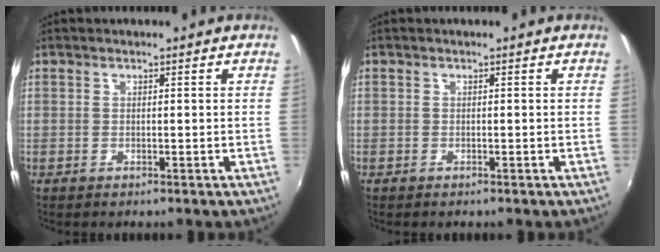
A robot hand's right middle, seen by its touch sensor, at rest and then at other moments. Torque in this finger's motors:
{"motor_torque": [0.99, -1.15, -1.01, -0.21]}